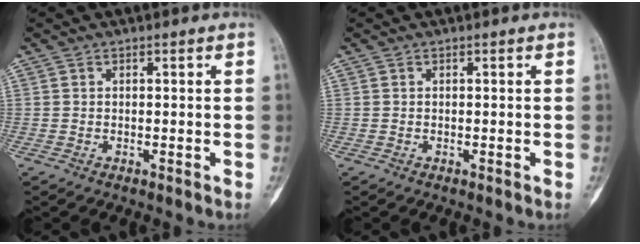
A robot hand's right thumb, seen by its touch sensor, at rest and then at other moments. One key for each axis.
{"total": 0.0}